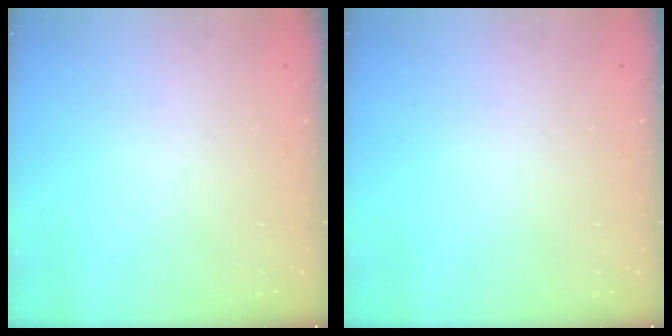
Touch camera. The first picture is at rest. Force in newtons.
{"total": 0.0}